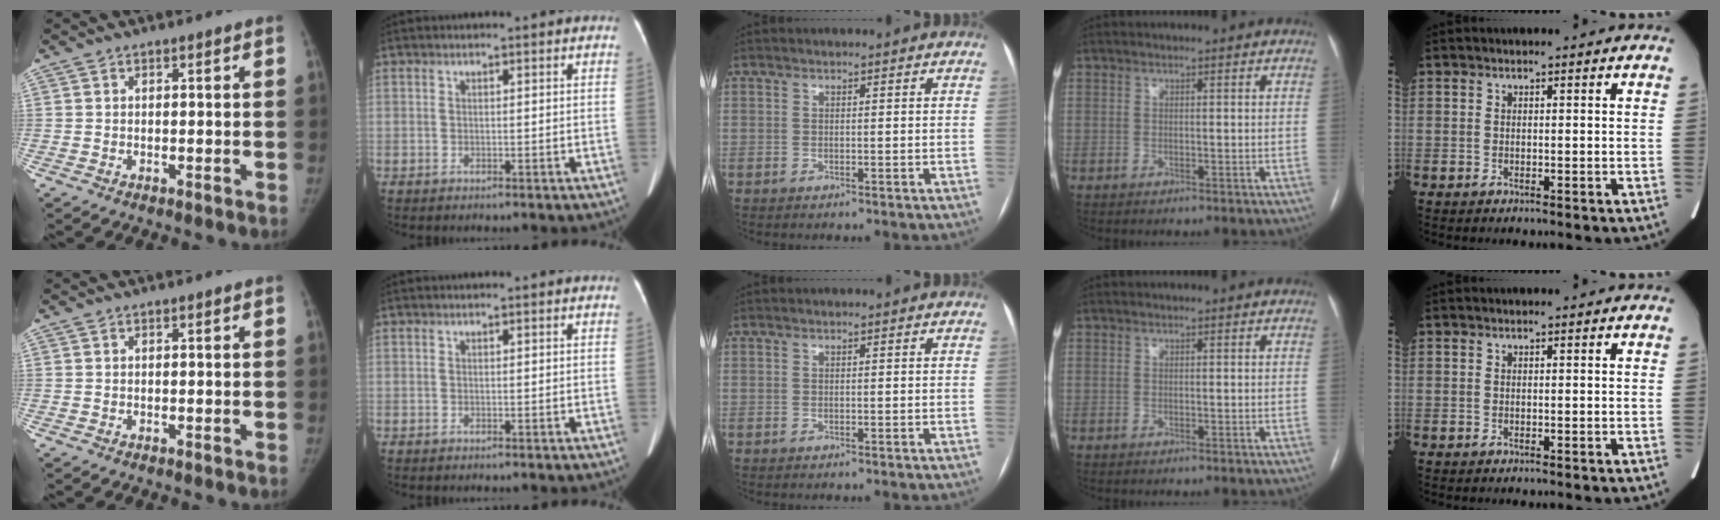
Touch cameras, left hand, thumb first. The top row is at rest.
{}